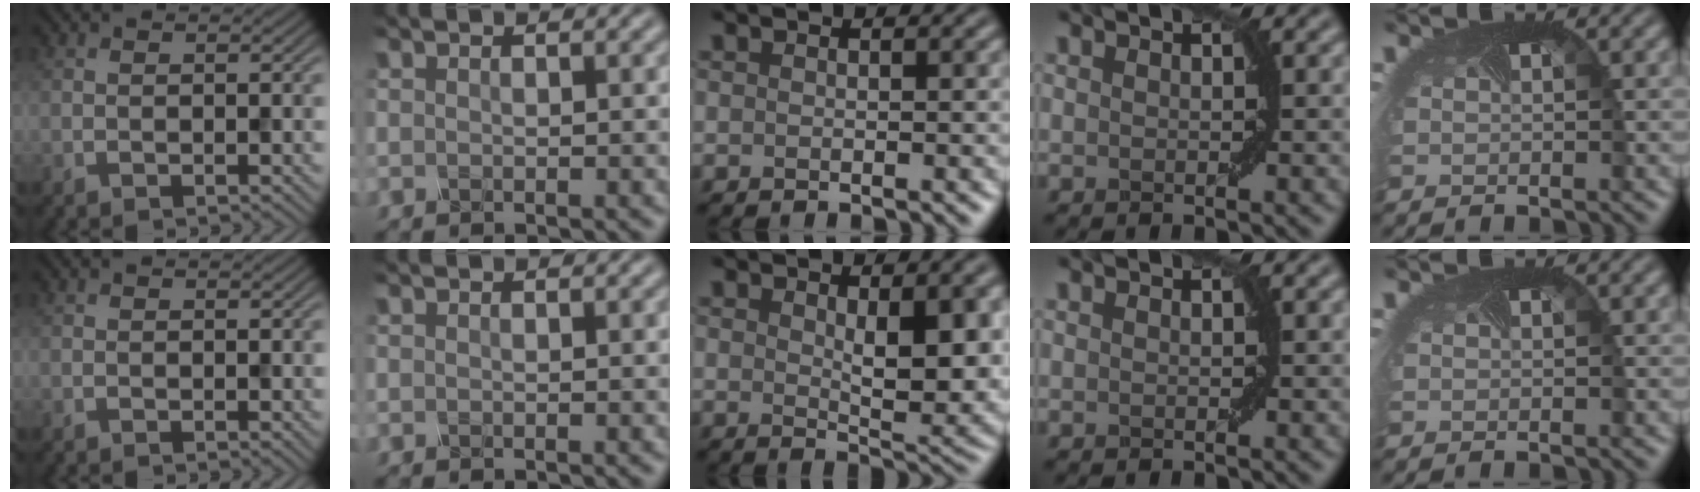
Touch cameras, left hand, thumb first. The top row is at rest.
{"thumb": {"total": 0.5, "force": [0.2, 0.0, -0.5], "torque": [0.009, 0.000, 0.004]}, "middle": {"total": 5.8, "force": [1.3, 1.9, 5.3], "torque": [-0.080, -0.009, 0.028]}}